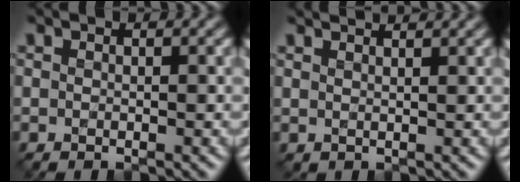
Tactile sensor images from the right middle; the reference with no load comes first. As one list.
[{"total": 3.3, "force": [3.0, 0.8, 1.0], "torque": [0.004, 0.016, 0.015]}]